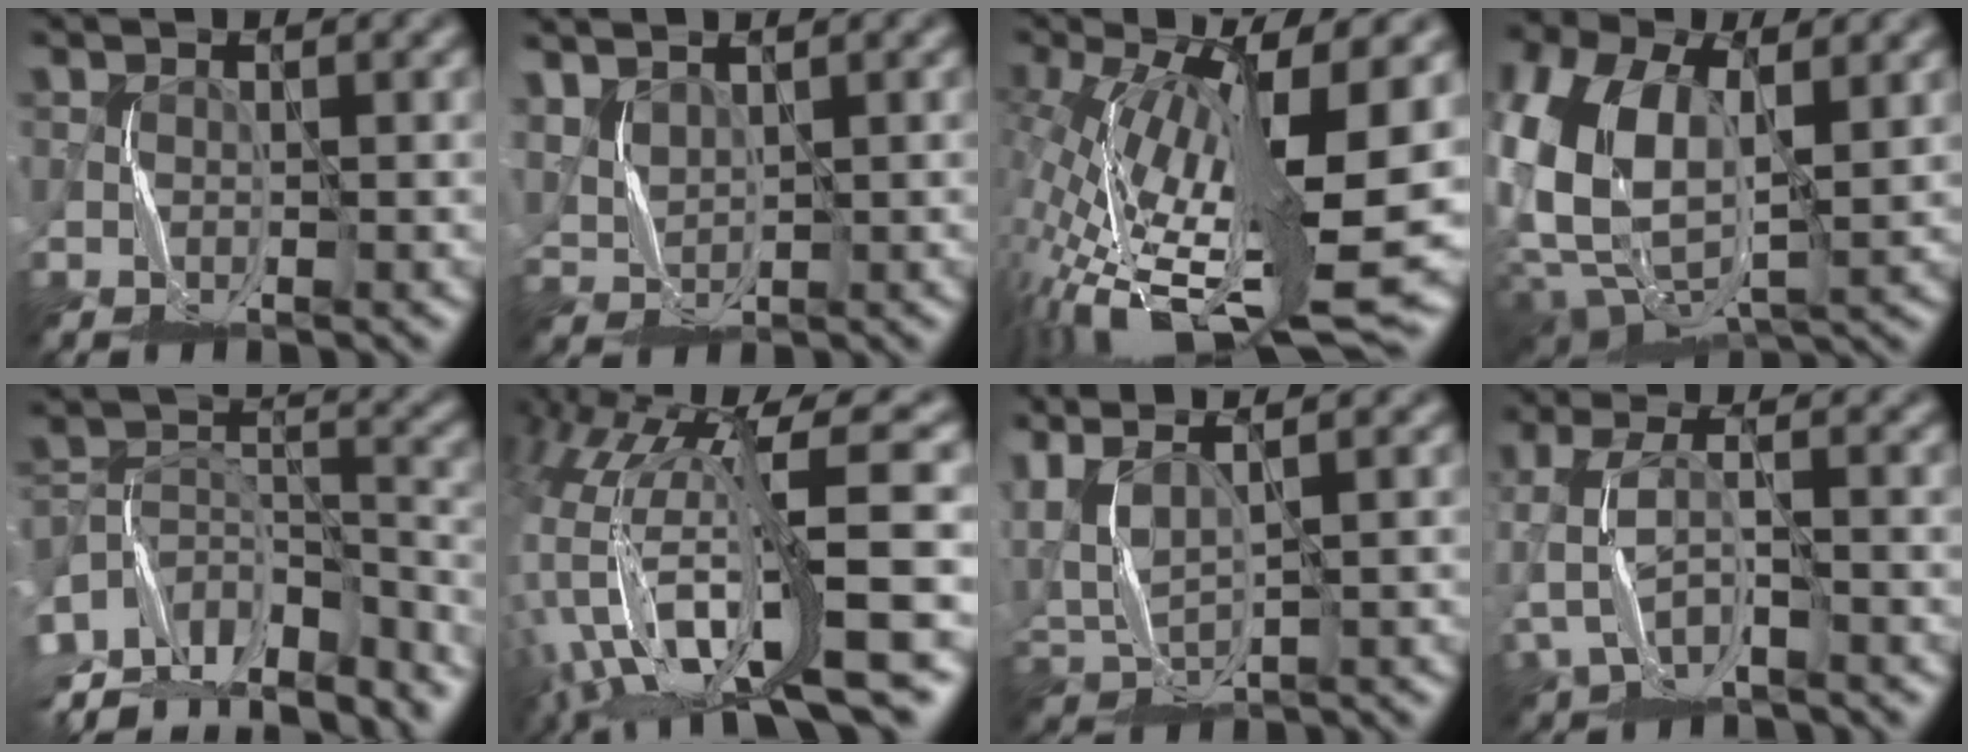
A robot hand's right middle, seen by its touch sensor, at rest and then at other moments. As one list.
[{"total": 2.4, "force": [2.1, 1.0, 0.5], "torque": [-0.021, 0.004, 0.050]}, {"total": 16.0, "force": [-2.4, 5.5, 14.9], "torque": [-0.287, -0.011, -0.037]}, {"total": 12.2, "force": [1.4, 8.1, 9.0], "torque": [-0.215, -0.014, 0.032]}, {"total": 10.8, "force": [-8.5, 4.7, 4.6], "torque": [-0.103, 0.014, -0.136]}, {"total": 12.8, "force": [-3.2, 3.4, 11.9], "torque": [-0.240, 0.023, -0.048]}, {"total": 3.7, "force": [1.9, 1.6, 2.7], "torque": [-0.079, 0.009, 0.041]}, {"total": 2.9, "force": [-1.7, 1.4, 1.9], "torque": [-0.054, 0.004, -0.033]}]